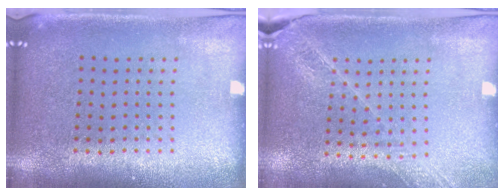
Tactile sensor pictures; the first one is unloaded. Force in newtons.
{"total": 1.6, "press": 1.6, "slide": 0.0}